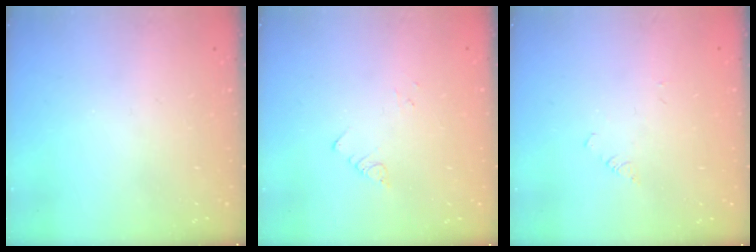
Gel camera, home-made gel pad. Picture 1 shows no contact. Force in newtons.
{"total": 1.9, "press": 1.9, "slide": 0.2}
{"total": 1.0, "press": 0.9, "slide": 0.2}